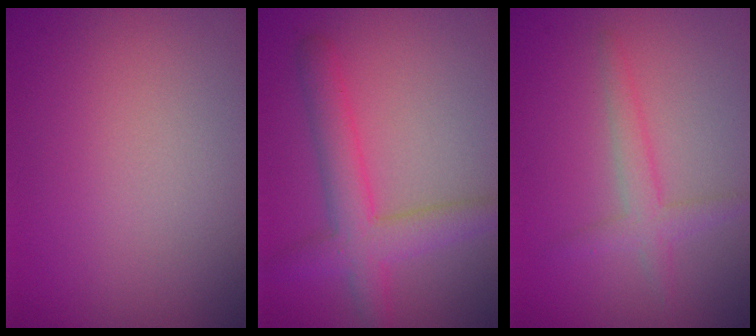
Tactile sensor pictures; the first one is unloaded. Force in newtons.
{"total": 4.6, "press": 4.6, "slide": 0.1}
{"total": 2.2, "press": 2.2, "slide": 0.0}